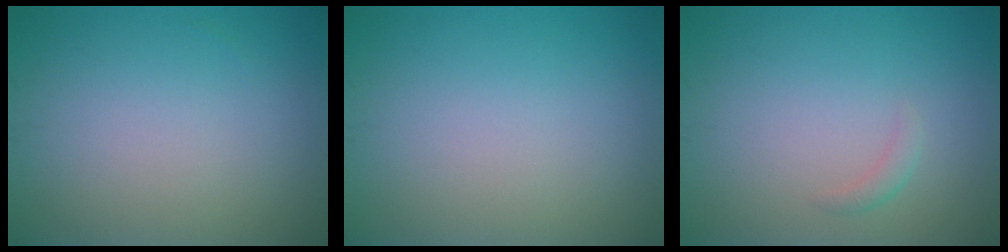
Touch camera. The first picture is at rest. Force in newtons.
{"total": 0.0}
{"total": 0.9, "press": 0.9, "slide": 0.0}